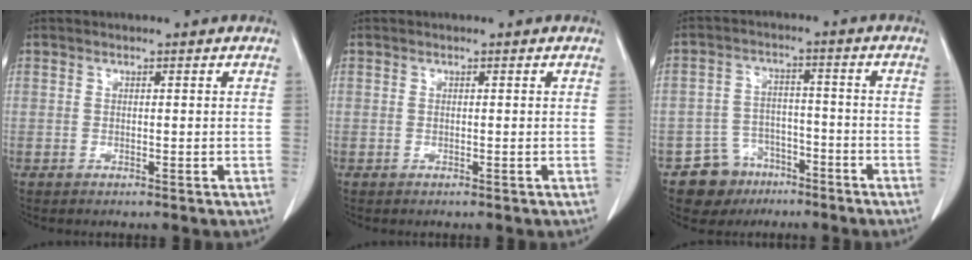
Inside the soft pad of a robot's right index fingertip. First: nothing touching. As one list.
[{"total": 0.0}, {"total": 6.8, "force": [-4.3, 5.2, 0.6], "torque": [-0.002, 0.012, -0.063]}]